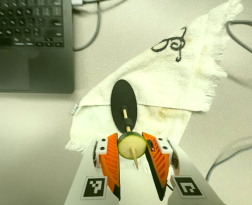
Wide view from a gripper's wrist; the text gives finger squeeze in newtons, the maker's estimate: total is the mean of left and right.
{"total": 12.2, "left": 12.2, "right": 12.2}